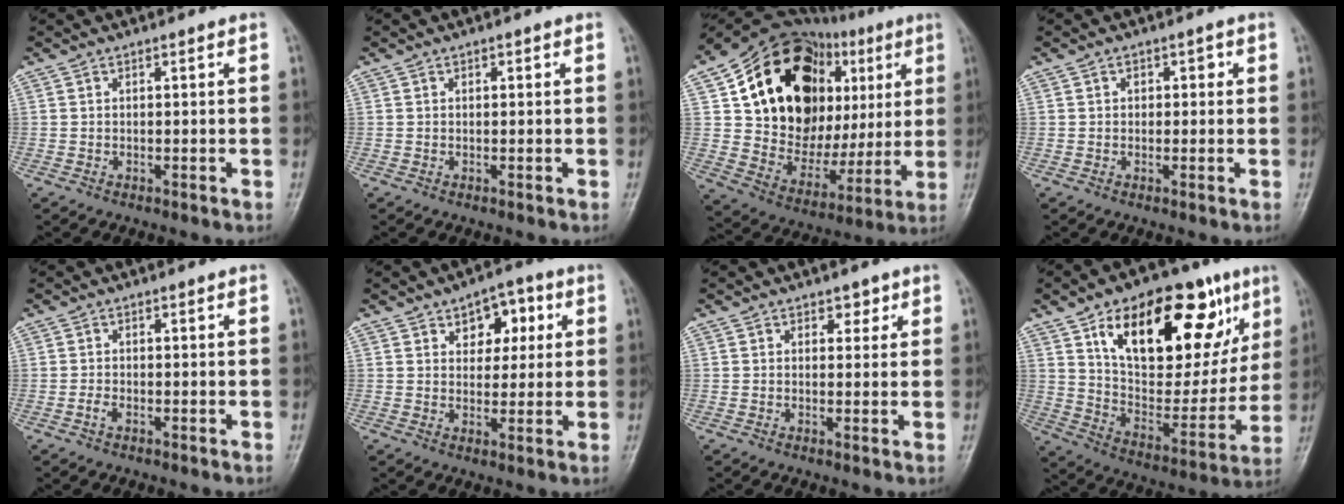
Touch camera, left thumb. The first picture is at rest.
{"total": 0.8, "force": [0.3, 0.6, 0.5], "torque": [0.000, 0.001, 0.003]}
{"total": 29.5, "force": [9.1, 19.2, 20.5], "torque": [-0.254, 0.014, 0.157]}
{"total": 2.2, "force": [0.4, 1.9, 1.1], "torque": [0.005, 0.004, 0.001]}
{"total": 1.3, "force": [-0.7, 0.7, 0.8], "torque": [-0.017, 0.003, -0.016]}
{"total": 7.9, "force": [3.0, 5.3, 5.1], "torque": [-0.027, -0.006, 0.037]}
{"total": 2.5, "force": [1.4, 1.9, 1.0], "torque": [0.012, -0.005, 0.015]}
{"total": 28.3, "force": [13.2, 14.1, 20.8], "torque": [-0.261, -0.013, 0.216]}